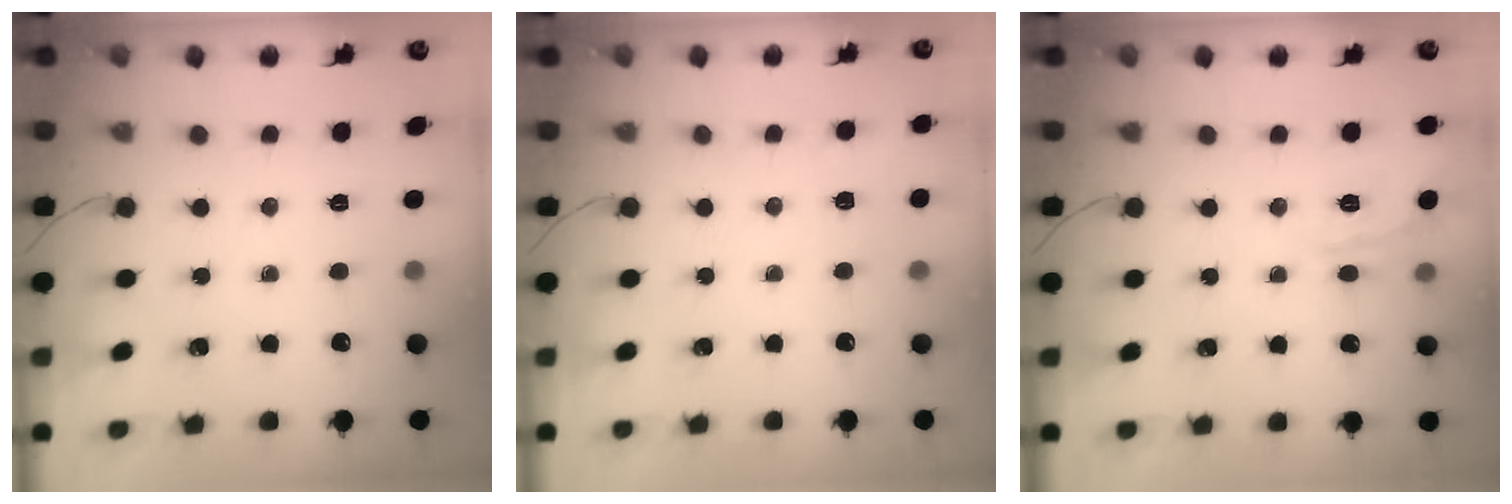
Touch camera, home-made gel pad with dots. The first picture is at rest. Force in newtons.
{"total": 6.8, "press": 6.6, "slide": 1.6}
{"total": 12.4, "press": 12.4, "slide": 0.8}